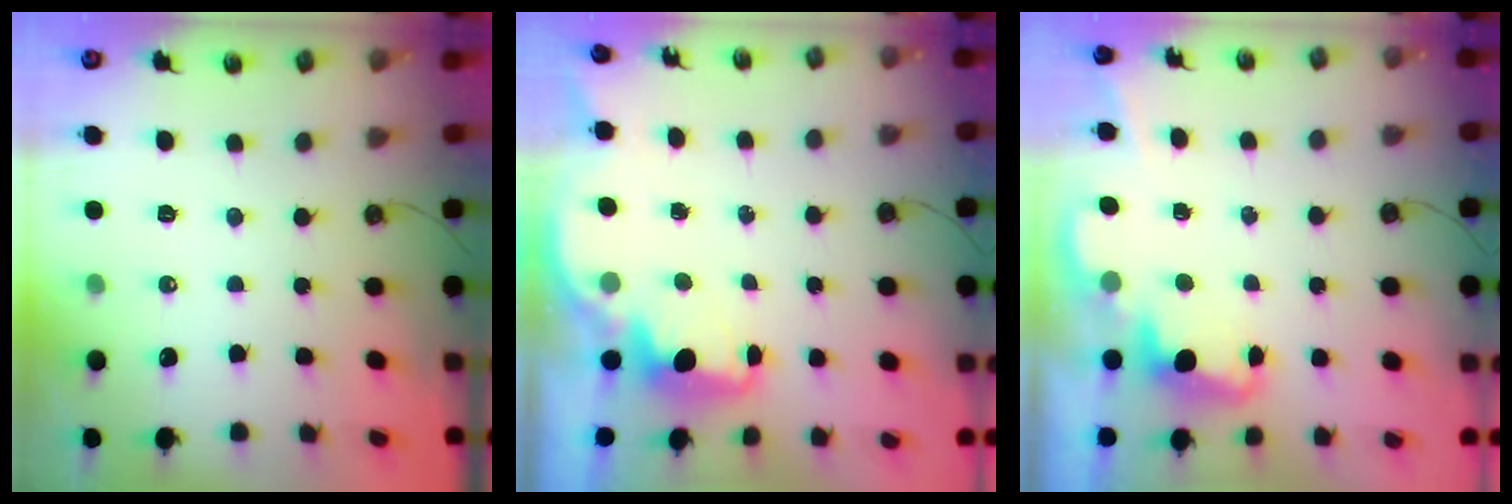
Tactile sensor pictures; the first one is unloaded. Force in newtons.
{"total": 2.5, "press": 2.3, "slide": 0.8}
{"total": 2.5, "press": 2.4, "slide": 0.5}